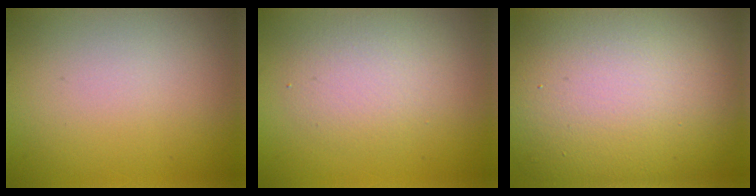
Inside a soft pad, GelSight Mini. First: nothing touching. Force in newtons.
{"total": 3.2, "press": 3.2, "slide": 0.1}
{"total": 17.4, "press": 17.3, "slide": 1.0}